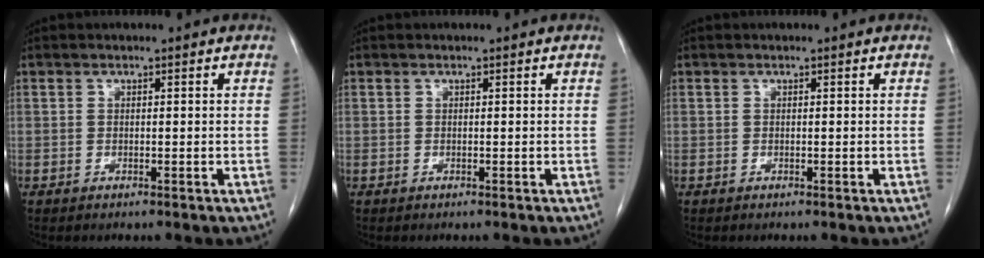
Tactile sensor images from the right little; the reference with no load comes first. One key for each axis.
{"total": 0.0}
{"total": 0.0}